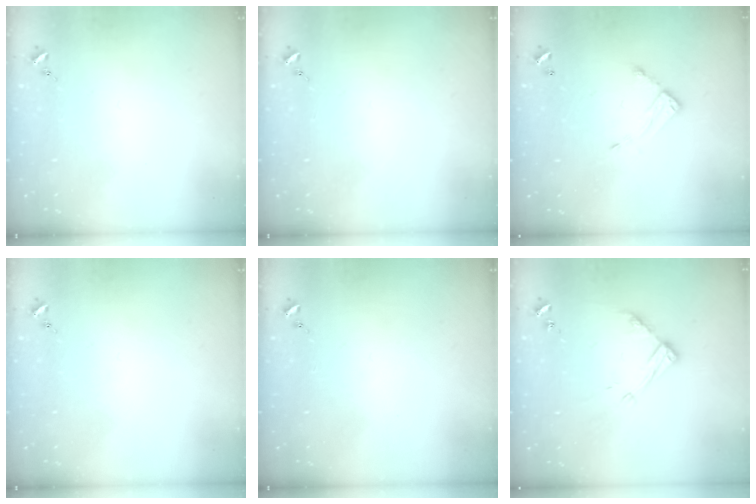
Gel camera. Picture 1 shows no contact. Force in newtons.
{"total": 0.0}
{"total": 7.3, "press": 7.3, "slide": 0.3}
{"total": 0.0}
{"total": 0.0}
{"total": 11.0, "press": 11.0, "slide": 0.8}